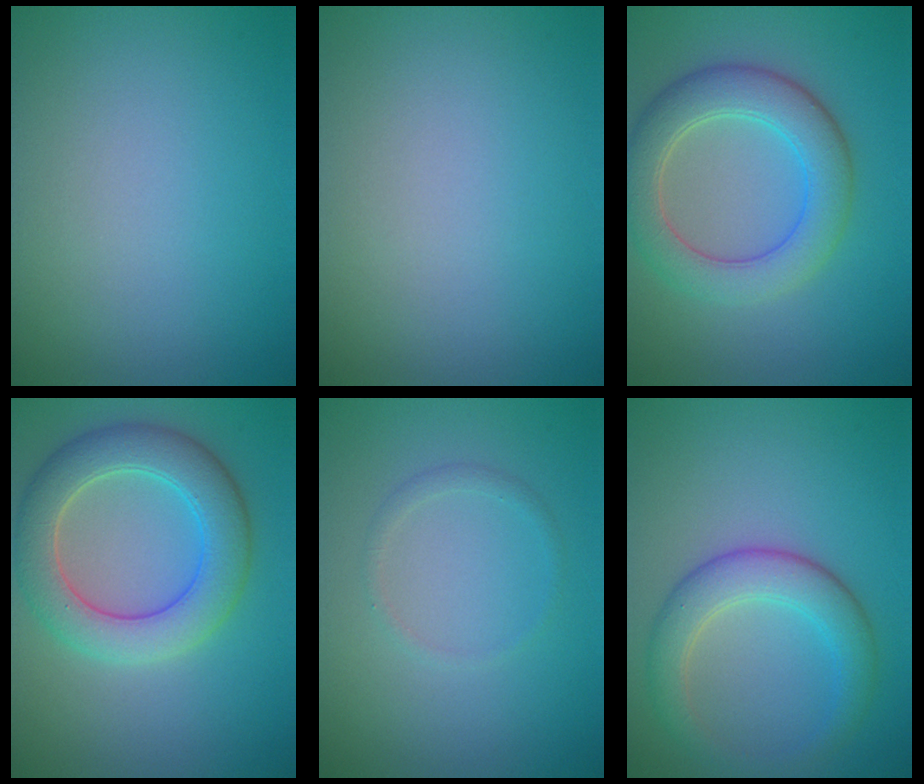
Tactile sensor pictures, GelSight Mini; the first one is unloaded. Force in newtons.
{"total": 0.0}
{"total": 5.8, "press": 5.8, "slide": 0.6}
{"total": 6.3, "press": 6.3, "slide": 0.5}
{"total": 0.9, "press": 0.9, "slide": 0.1}
{"total": 4.3, "press": 4.3, "slide": 0.3}